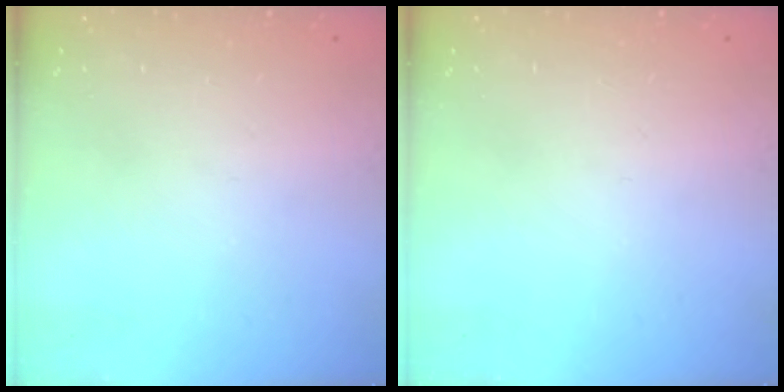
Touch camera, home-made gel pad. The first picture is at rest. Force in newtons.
{"total": 0.0}